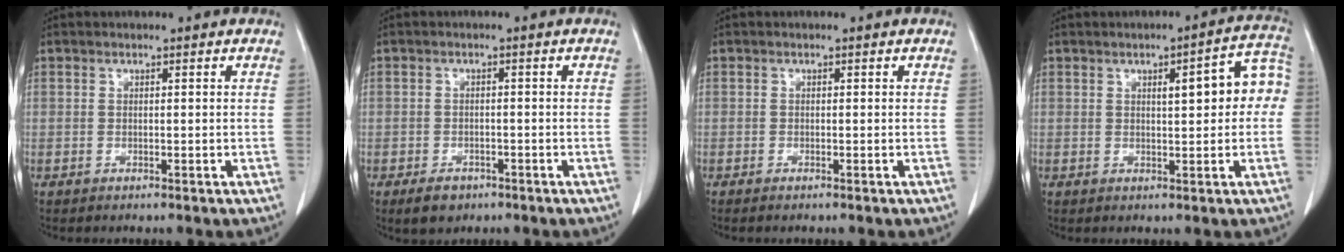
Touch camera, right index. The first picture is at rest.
{"total": 3.4, "force": [-2.1, 2.3, 1.4], "torque": [-0.021, 0.001, -0.025]}
{"total": 0.6, "force": [-0.5, 0.1, 0.3], "torque": [-0.009, -0.002, -0.008]}
{"total": 7.7, "force": [1.0, 2.0, 7.4], "torque": [-0.092, 0.031, 0.011]}